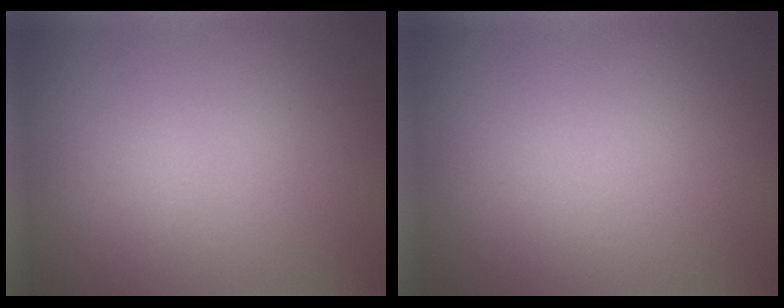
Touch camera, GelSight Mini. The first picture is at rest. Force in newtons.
{"total": 0.0}